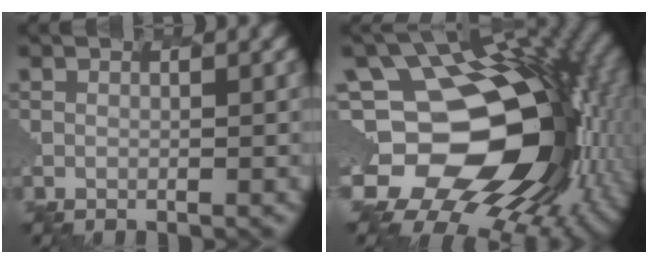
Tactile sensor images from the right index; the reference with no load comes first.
{"total": 15.8, "force": [-1.8, 11.3, 10.9], "torque": [-0.203, -0.009, -0.013]}